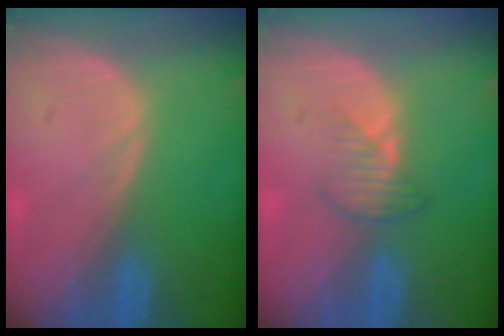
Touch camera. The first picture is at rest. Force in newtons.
{"total": 2.8, "press": 2.7, "slide": 0.8}